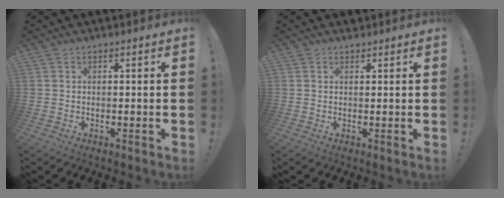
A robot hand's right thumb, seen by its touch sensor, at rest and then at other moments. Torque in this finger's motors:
{"motor_torque": [0.02, 0.17, 0.25, 0.02, -0.01]}